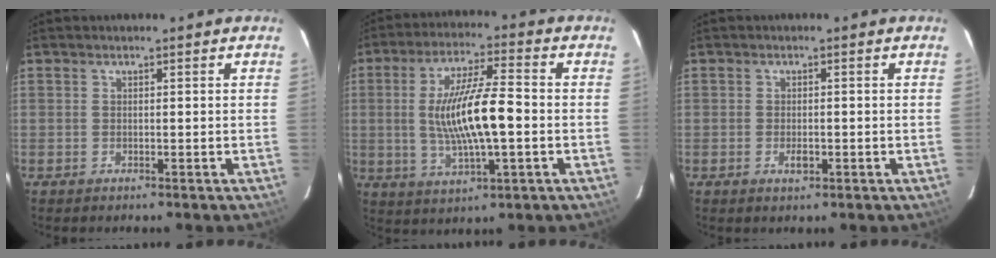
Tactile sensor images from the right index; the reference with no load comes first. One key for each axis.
{"total": 13.4, "fx": -1.0, "fy": 2.9, "fz": 13.1, "tx": -0.245, "ty": -0.002, "tz": -0.012}
{"total": 2.0, "fx": -0.8, "fy": 1.0, "fz": 1.5, "tx": -0.027, "ty": -0.001, "tz": -0.013}